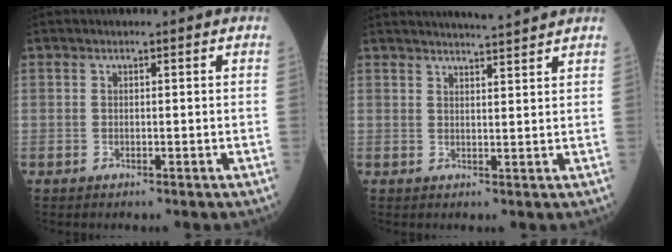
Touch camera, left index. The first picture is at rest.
{"total": 6.0, "force": [5.7, -0.7, 1.8], "torque": [-0.029, 0.012, 0.075]}